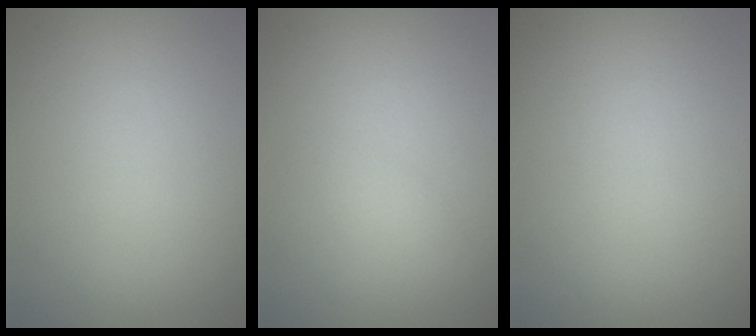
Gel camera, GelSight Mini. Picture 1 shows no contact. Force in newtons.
{"total": 1.1, "press": 1.1, "slide": 0.0}
{"total": 0.0}